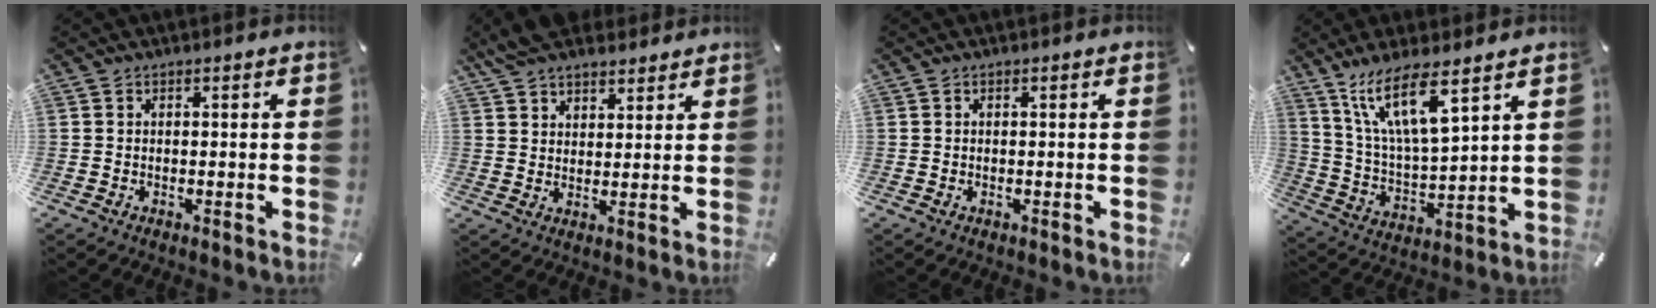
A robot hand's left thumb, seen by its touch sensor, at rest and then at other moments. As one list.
[{"total": 6.9, "force": [5.6, 3.6, 1.9], "torque": [-0.041, -0.023, 0.103]}, {"total": 0.0}, {"total": 13.7, "force": [9.2, 3.4, 9.6], "torque": [-0.219, -0.030, 0.161]}]